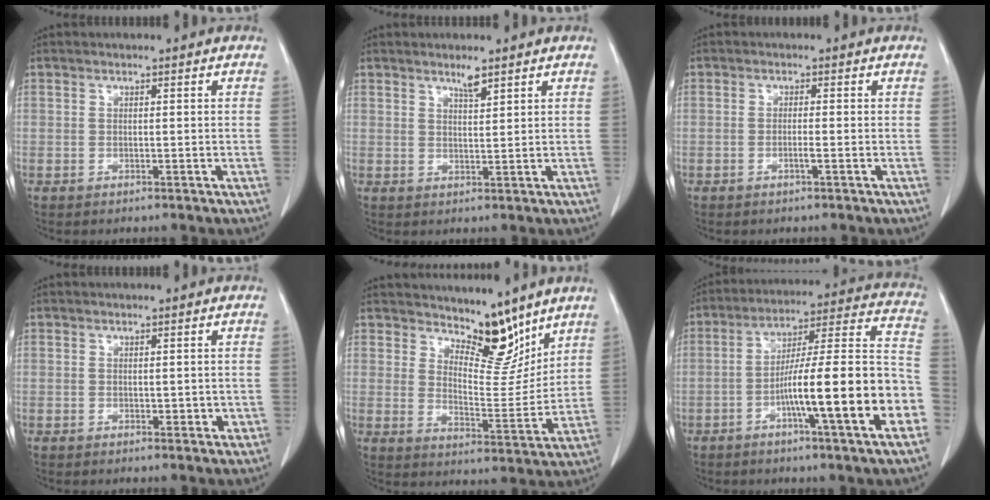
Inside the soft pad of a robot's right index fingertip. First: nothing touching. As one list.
[{"total": 2.3, "force": [1.8, 0.2, 1.4], "torque": [-0.029, -0.002, 0.034]}, {"total": 0.8, "force": [-0.3, -0.1, 0.7], "torque": [-0.011, 0.002, -0.002]}, {"total": 1.7, "force": [-0.1, 1.1, 1.3], "torque": [-0.010, 0.003, 0.006]}, {"total": 9.1, "force": [7.5, 3.0, 4.1], "torque": [-0.055, -0.014, 0.127]}, {"total": 19.8, "force": [-6.4, 0.6, 18.8], "torque": [-0.244, 0.016, -0.095]}]